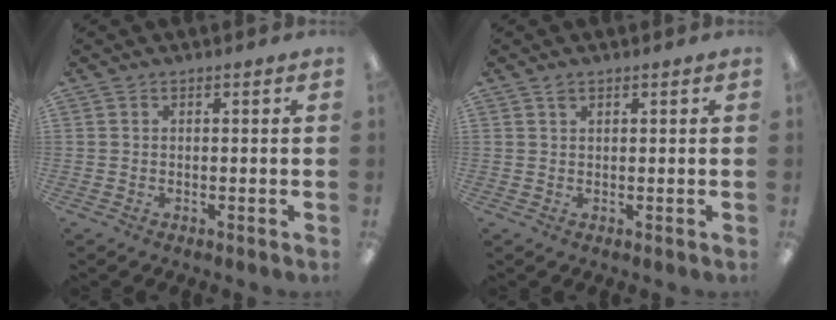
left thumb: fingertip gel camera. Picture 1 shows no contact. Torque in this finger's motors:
{"motor_torque": [0.23, -0.02, 0.30, -0.07, 0.00]}